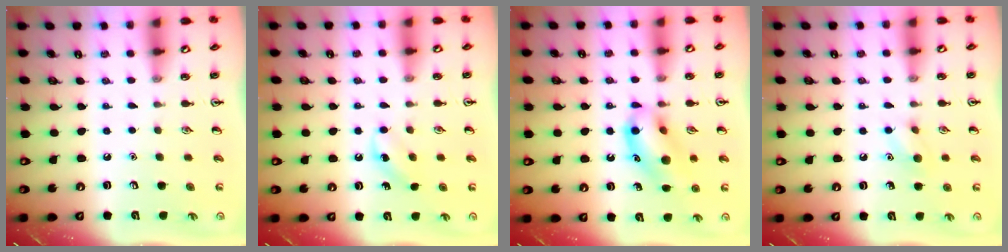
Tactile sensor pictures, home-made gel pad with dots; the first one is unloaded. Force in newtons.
{"total": 6.1, "press": 5.9, "slide": 1.6}
{"total": 14.1, "press": 13.7, "slide": 3.0}
{"total": 6.8, "press": 6.6, "slide": 1.4}